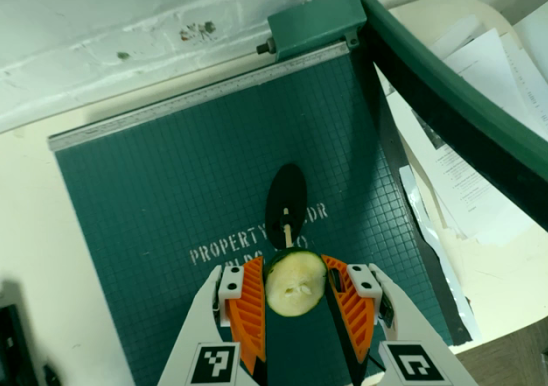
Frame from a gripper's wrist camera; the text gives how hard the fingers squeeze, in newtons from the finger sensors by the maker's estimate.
{"total": 8.8, "left": 8.8, "right": 8.8}